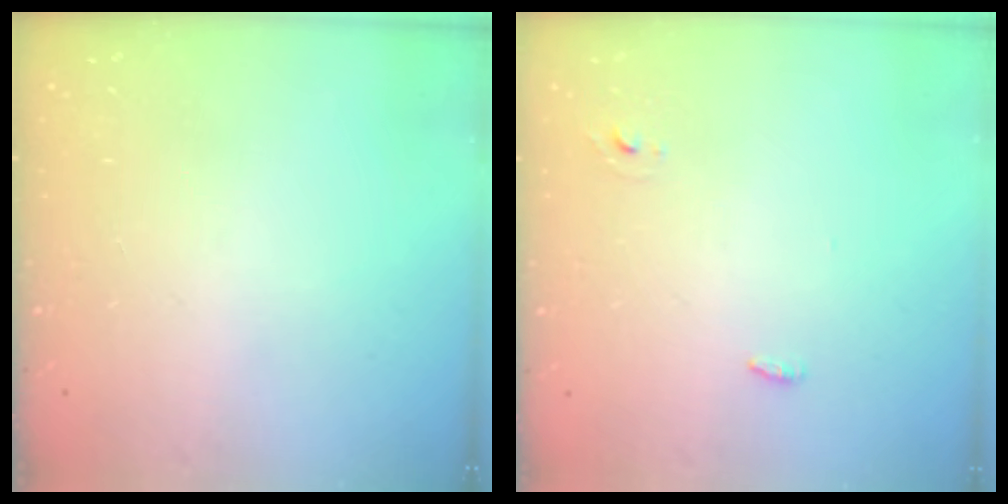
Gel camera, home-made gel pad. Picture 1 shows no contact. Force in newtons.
{"total": 3.1, "press": 2.8, "slide": 1.2}